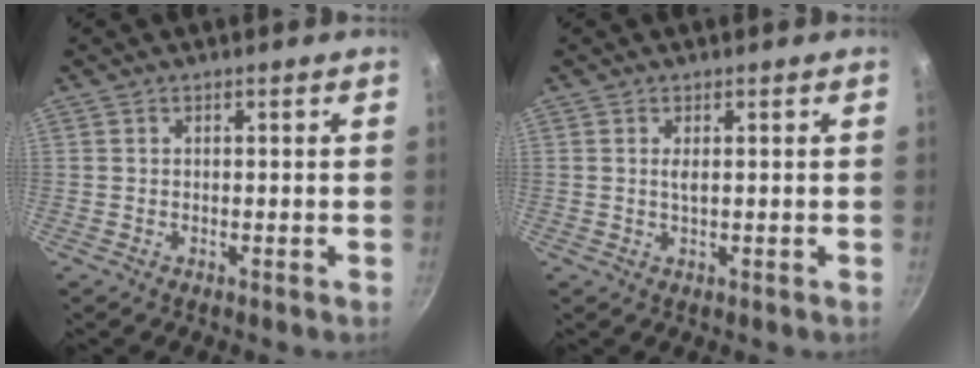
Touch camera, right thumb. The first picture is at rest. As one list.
[{"total": 1.2, "force": [0.3, 0.3, 1.1], "torque": [-0.023, -0.001, 0.007]}]